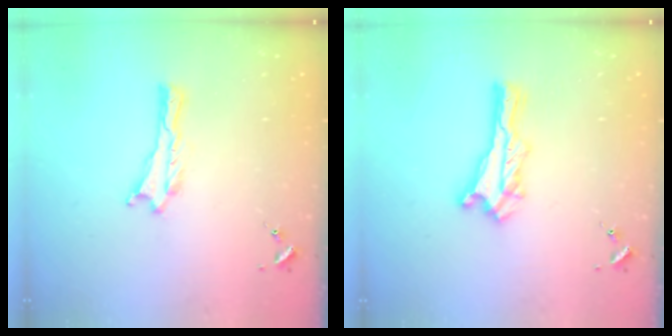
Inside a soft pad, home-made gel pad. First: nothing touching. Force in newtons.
{"total": 0.6, "press": 0.5, "slide": 0.2}